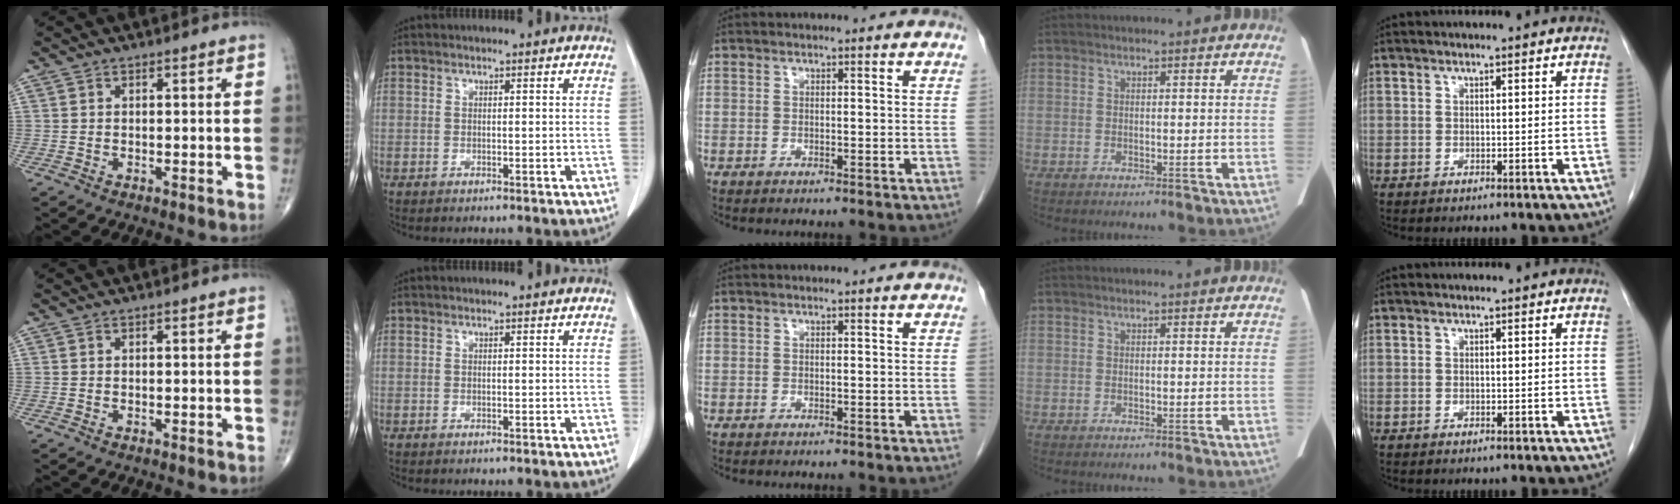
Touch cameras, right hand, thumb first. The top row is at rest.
{}